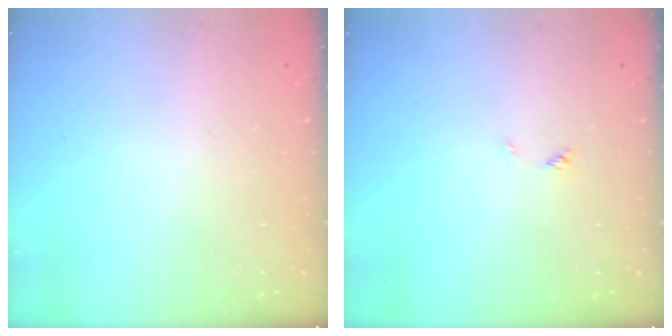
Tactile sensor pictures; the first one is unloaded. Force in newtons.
{"total": 0.0}